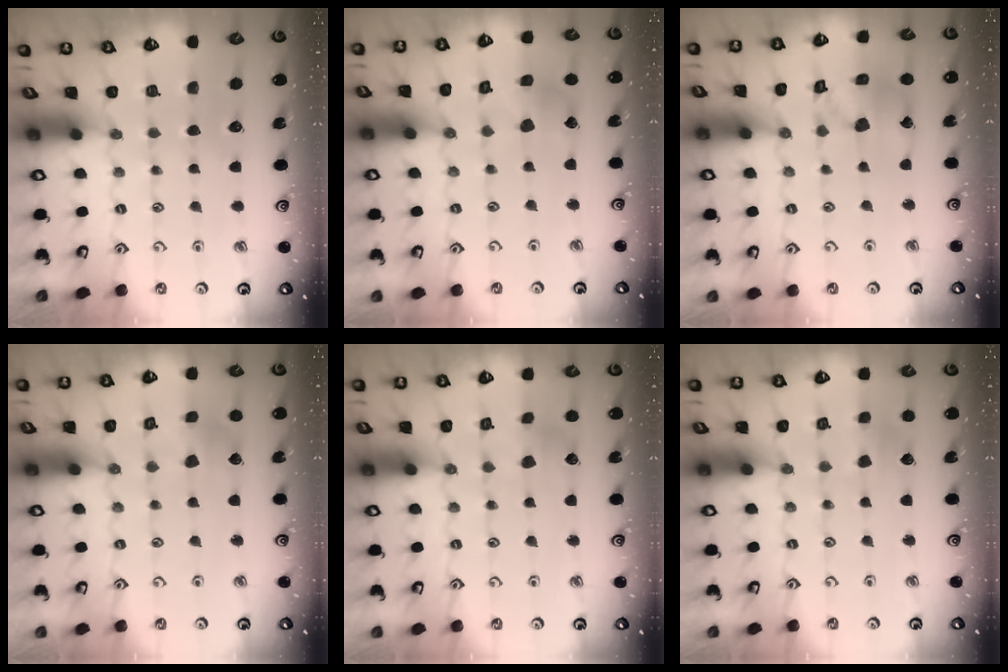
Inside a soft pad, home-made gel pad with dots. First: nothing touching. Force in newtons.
{"total": 6.3, "press": 6.3, "slide": 0.5}
{"total": 12.3, "press": 12.2, "slide": 1.6}
{"total": 3.7, "press": 3.7, "slide": 0.5}
{"total": 3.4, "press": 3.4, "slide": 0.6}
{"total": 2.3, "press": 2.3, "slide": 0.4}